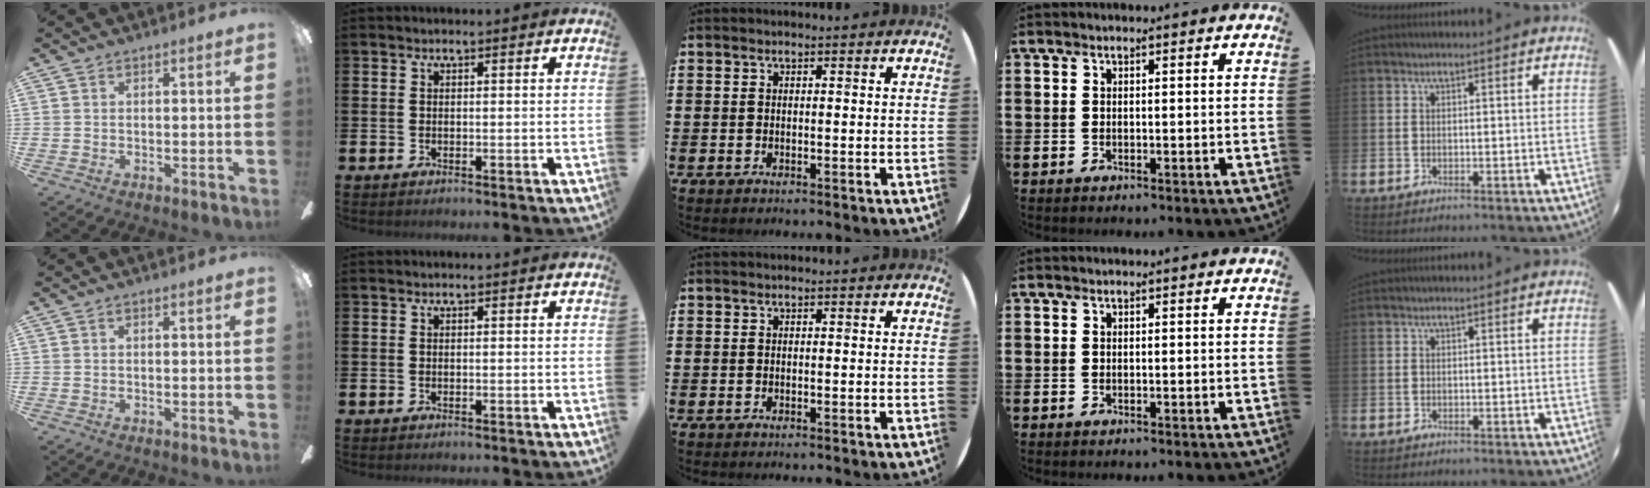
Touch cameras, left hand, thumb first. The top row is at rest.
{}